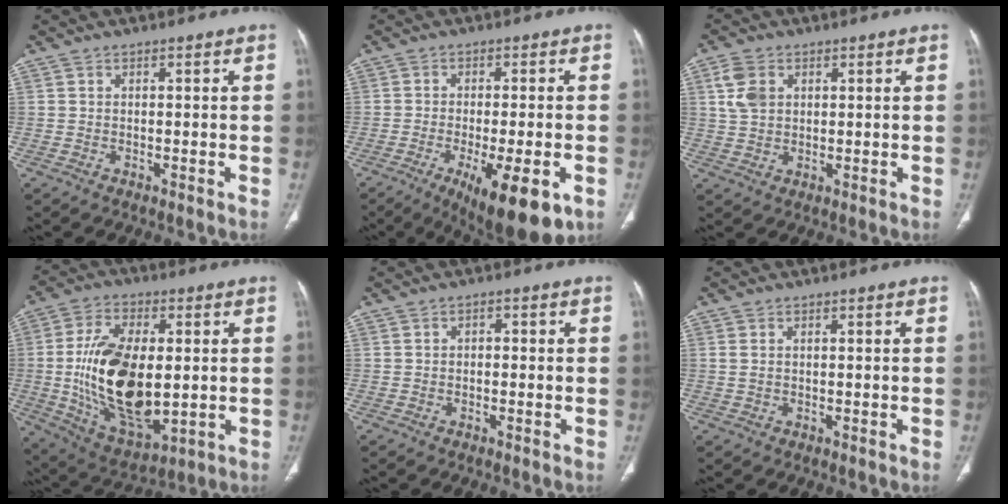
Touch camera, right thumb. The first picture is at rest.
{"total": 14.8, "force": [-6.7, 4.7, 12.4], "torque": [-0.158, -0.006, -0.088]}
{"total": 5.5, "force": [1.9, 3.9, 3.4], "torque": [-0.063, 0.001, 0.040]}
{"total": 21.2, "force": [-0.3, 11.1, 18.1], "torque": [-0.329, -0.013, 0.012]}
{"total": 1.0, "force": [-0.1, 0.7, 0.7], "torque": [-0.007, 0.006, -0.004]}
{"total": 1.0, "force": [0.3, 0.6, 0.8], "torque": [-0.026, 0.010, 0.014]}